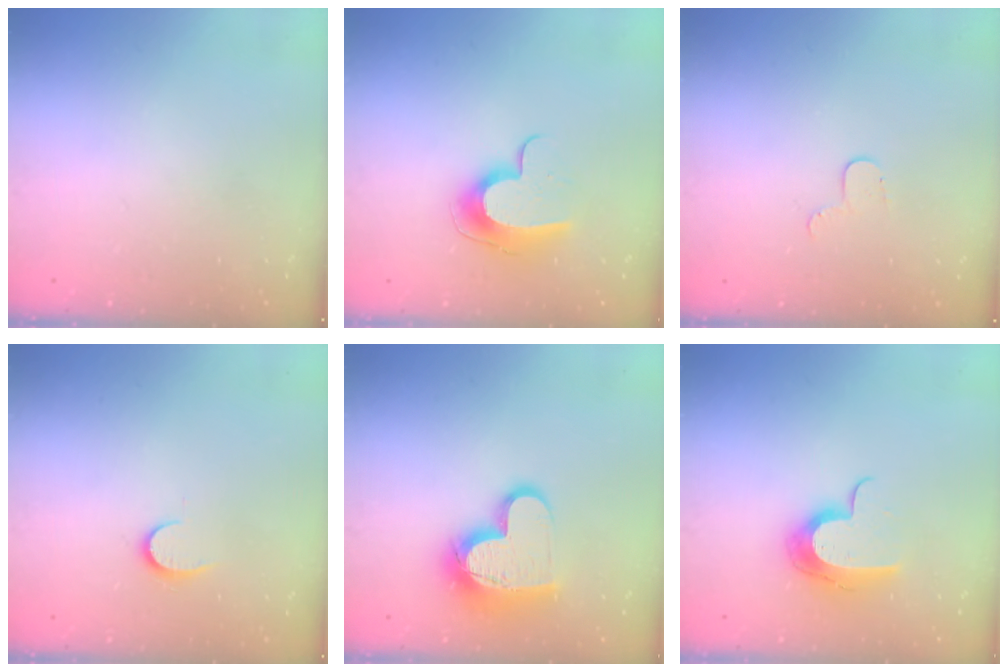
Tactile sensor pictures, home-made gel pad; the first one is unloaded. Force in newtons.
{"total": 10.2, "press": 10.2, "slide": 0.1}
{"total": 4.2, "press": 4.2, "slide": 0.4}
{"total": 6.7, "press": 6.7, "slide": 0.6}
{"total": 15.8, "press": 15.8, "slide": 1.2}
{"total": 11.3, "press": 11.2, "slide": 0.7}